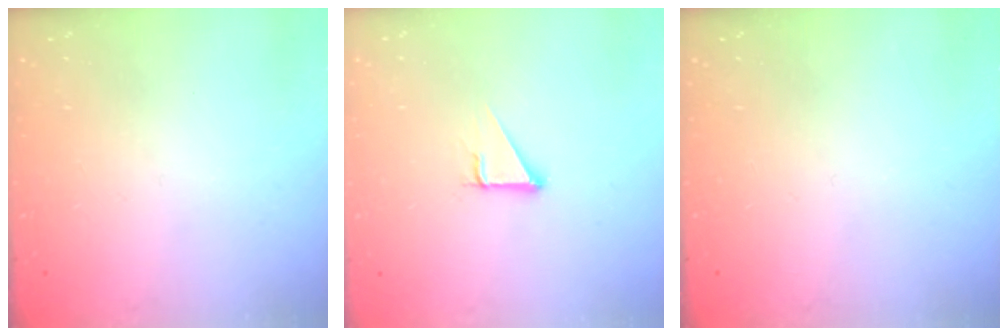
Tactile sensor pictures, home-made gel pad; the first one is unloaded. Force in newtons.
{"total": 2.9, "press": 2.9, "slide": 0.1}
{"total": 0.0}